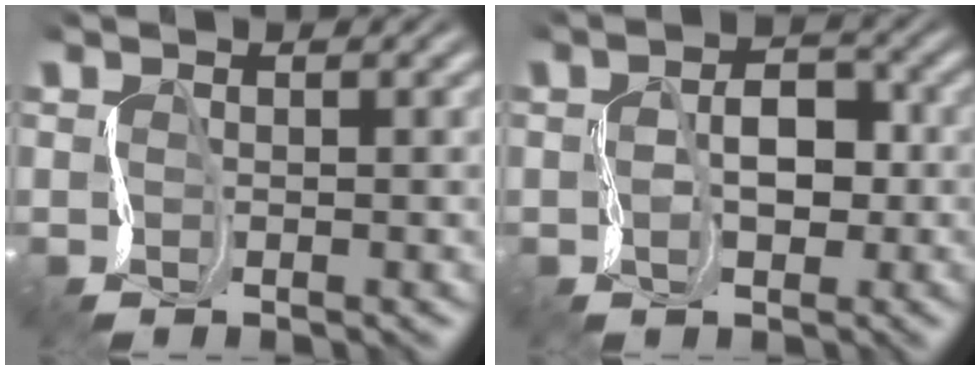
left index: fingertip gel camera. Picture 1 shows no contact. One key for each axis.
{"total": 2.1, "fx": 0.1, "fy": 1.5, "fz": 1.4, "tx": -0.034, "ty": 0.013, "tz": 0.003}